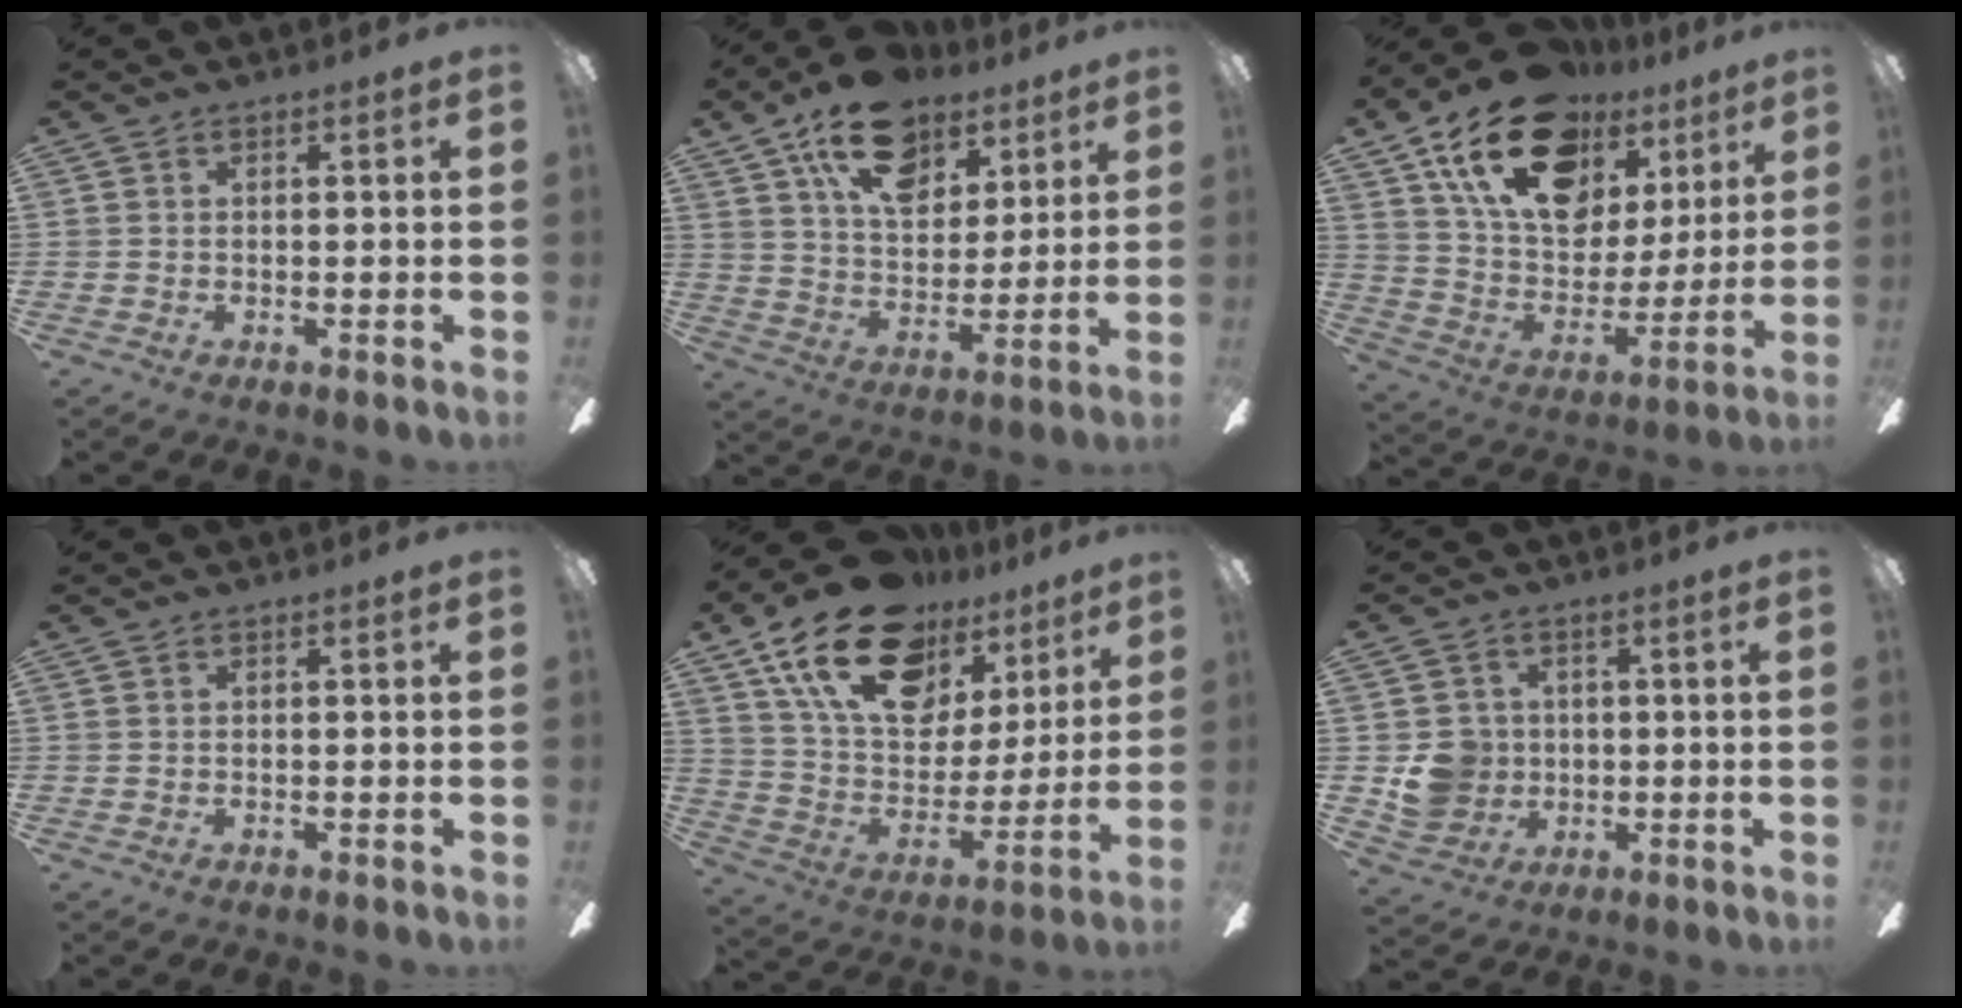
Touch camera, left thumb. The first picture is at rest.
{"total": 19.1, "force": [11.8, 11.0, 10.4], "torque": [-0.169, -0.047, 0.209]}
{"total": 23.9, "force": [14.6, 13.8, 12.9], "torque": [-0.215, -0.069, 0.263]}
{"total": 0.0}
{"total": 23.6, "force": [14.9, 13.0, 12.9], "torque": [-0.224, -0.075, 0.272]}
{"total": 7.7, "force": [0.0, 7.4, 1.9], "torque": [-0.043, 0.007, 0.007]}